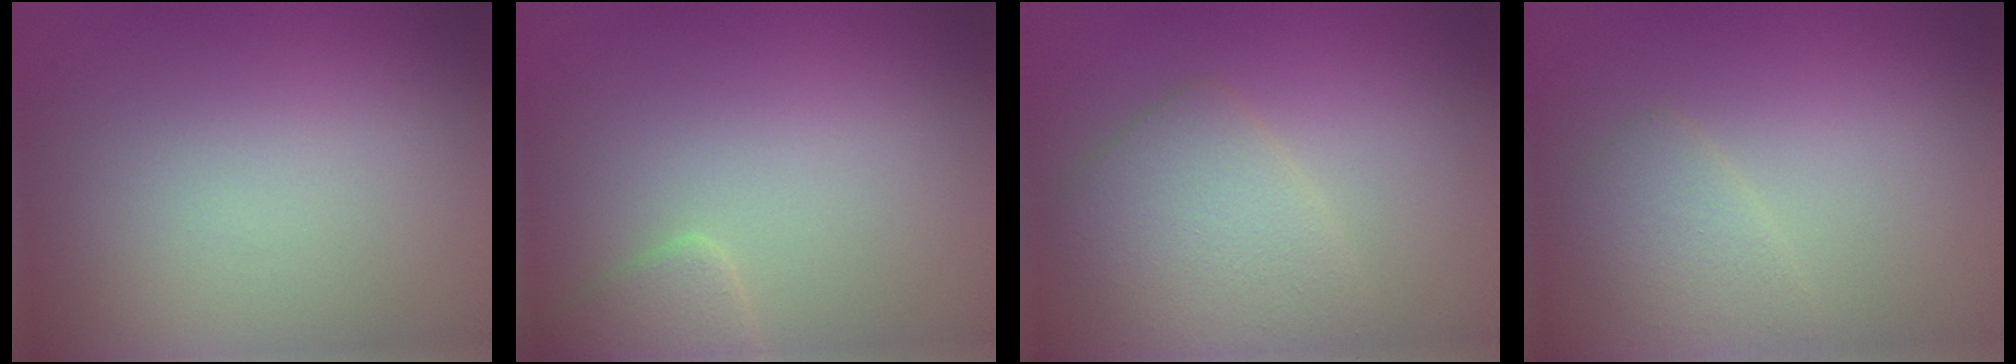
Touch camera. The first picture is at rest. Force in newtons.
{"total": 1.8, "press": 1.8, "slide": 0.1}
{"total": 4.3, "press": 4.3, "slide": 0.2}
{"total": 2.1, "press": 2.1, "slide": 0.1}